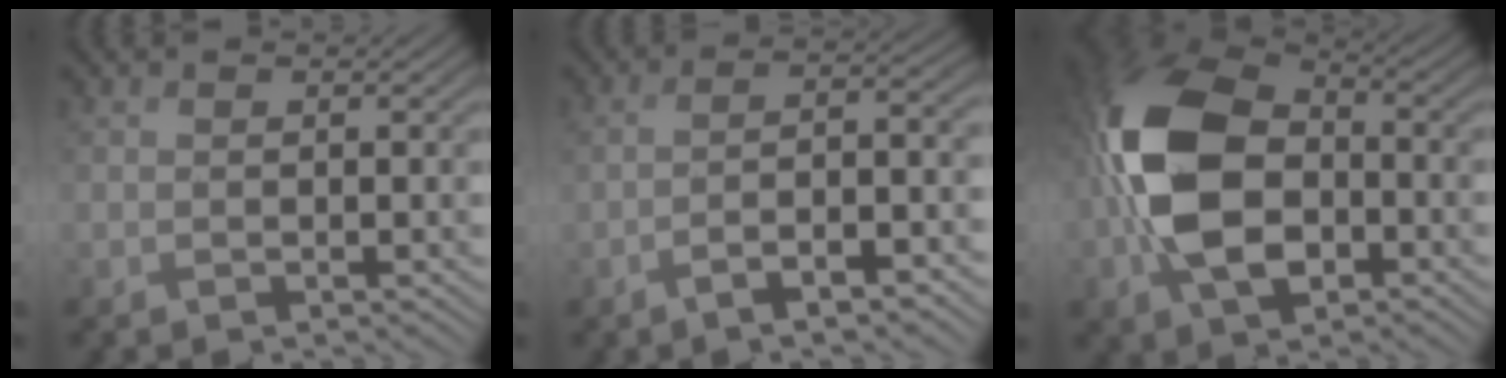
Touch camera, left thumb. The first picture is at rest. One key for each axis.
{"total": 7.3, "fx": -4.1, "fy": 1.7, "fz": 5.9, "tx": -0.092, "ty": 0.009, "tz": -0.070}
{"total": 14.8, "fx": -2.2, "fy": 9.4, "fz": 11.2, "tx": -0.270, "ty": -0.008, "tz": -0.057}